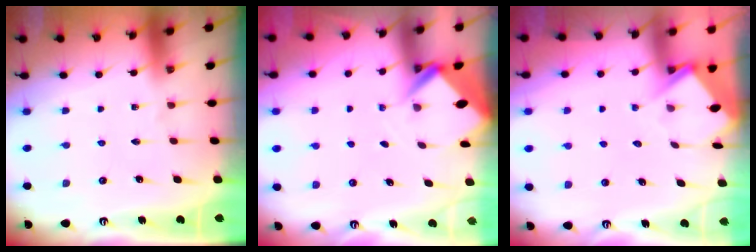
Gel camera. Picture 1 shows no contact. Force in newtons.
{"total": 2.7, "press": 2.7, "slide": 0.1}
{"total": 3.9, "press": 3.9, "slide": 0.4}